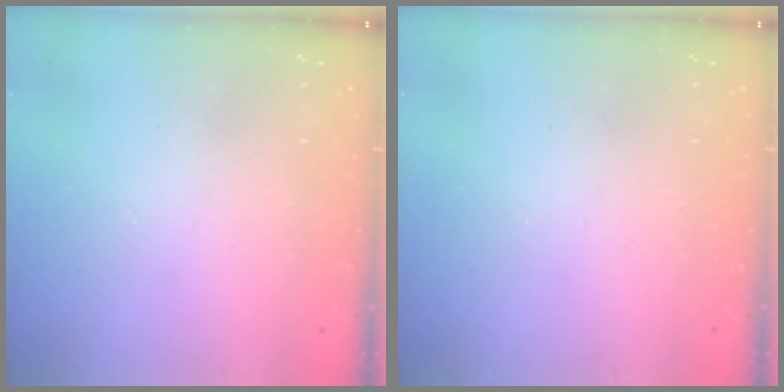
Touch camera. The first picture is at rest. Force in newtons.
{"total": 0.0}